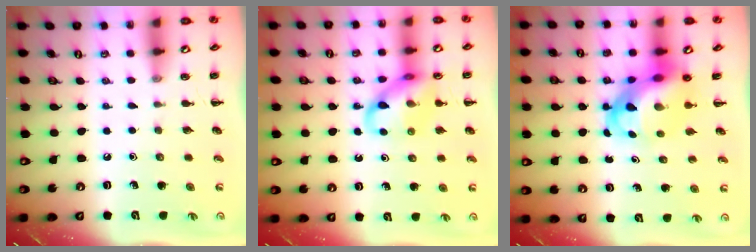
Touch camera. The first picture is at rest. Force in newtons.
{"total": 12.3, "press": 12.2, "slide": 1.2}
{"total": 9.7, "press": 9.3, "slide": 2.8}